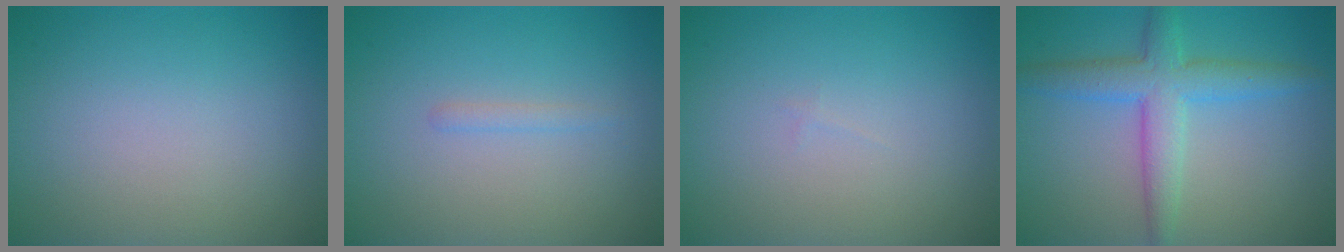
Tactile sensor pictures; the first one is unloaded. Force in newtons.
{"total": 0.7, "press": 0.7, "slide": 0.1}
{"total": 0.0}
{"total": 4.6, "press": 4.6, "slide": 0.1}